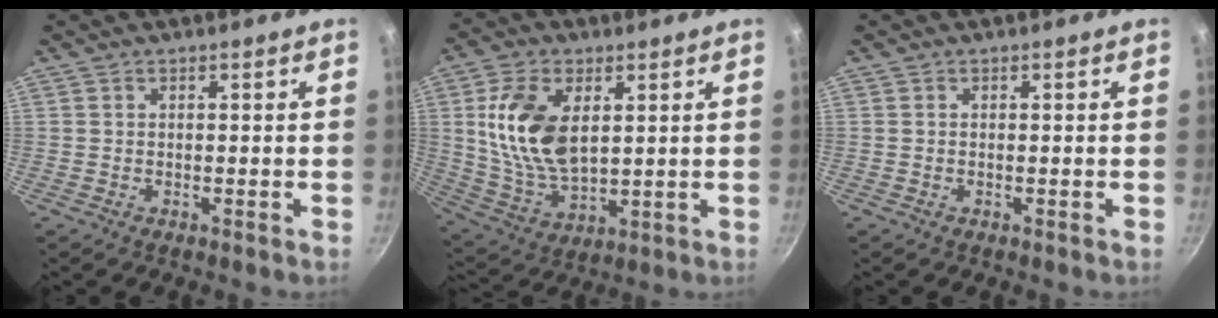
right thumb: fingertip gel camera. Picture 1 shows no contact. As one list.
[{"total": 14.9, "force": [3.5, 8.6, 11.7], "torque": [-0.211, -0.017, 0.076]}, {"total": 0.0}]